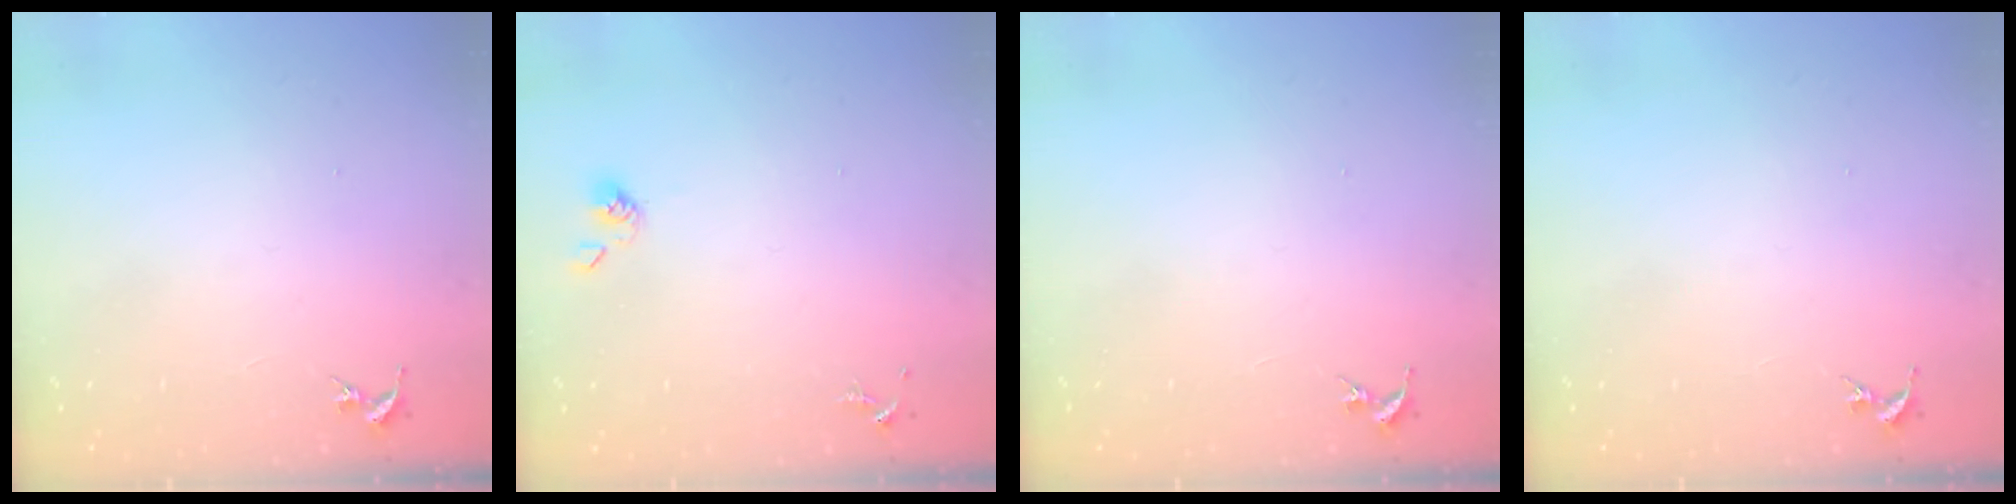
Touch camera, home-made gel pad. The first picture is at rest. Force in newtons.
{"total": 4.4, "press": 4.1, "slide": 1.6}
{"total": 0.0}
{"total": 0.0}